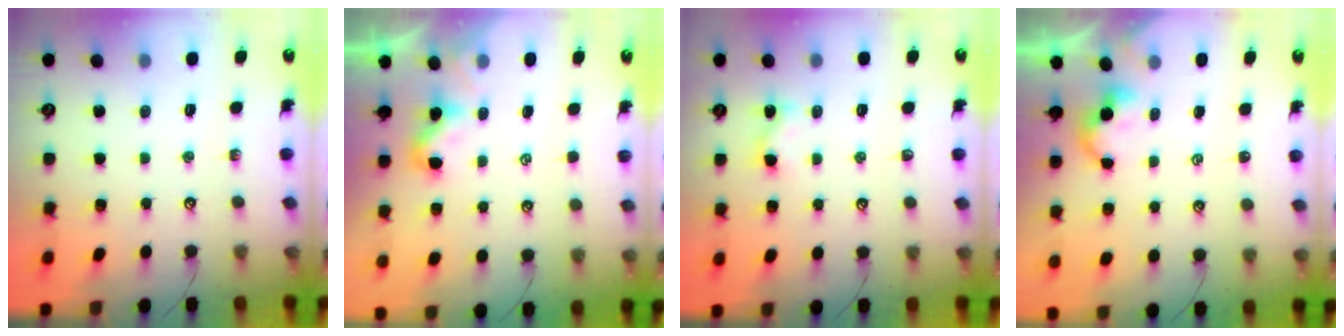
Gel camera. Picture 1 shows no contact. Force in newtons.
{"total": 2.1, "press": 2.1, "slide": 0.2}
{"total": 3.7, "press": 3.7, "slide": 0.3}
{"total": 0.0}